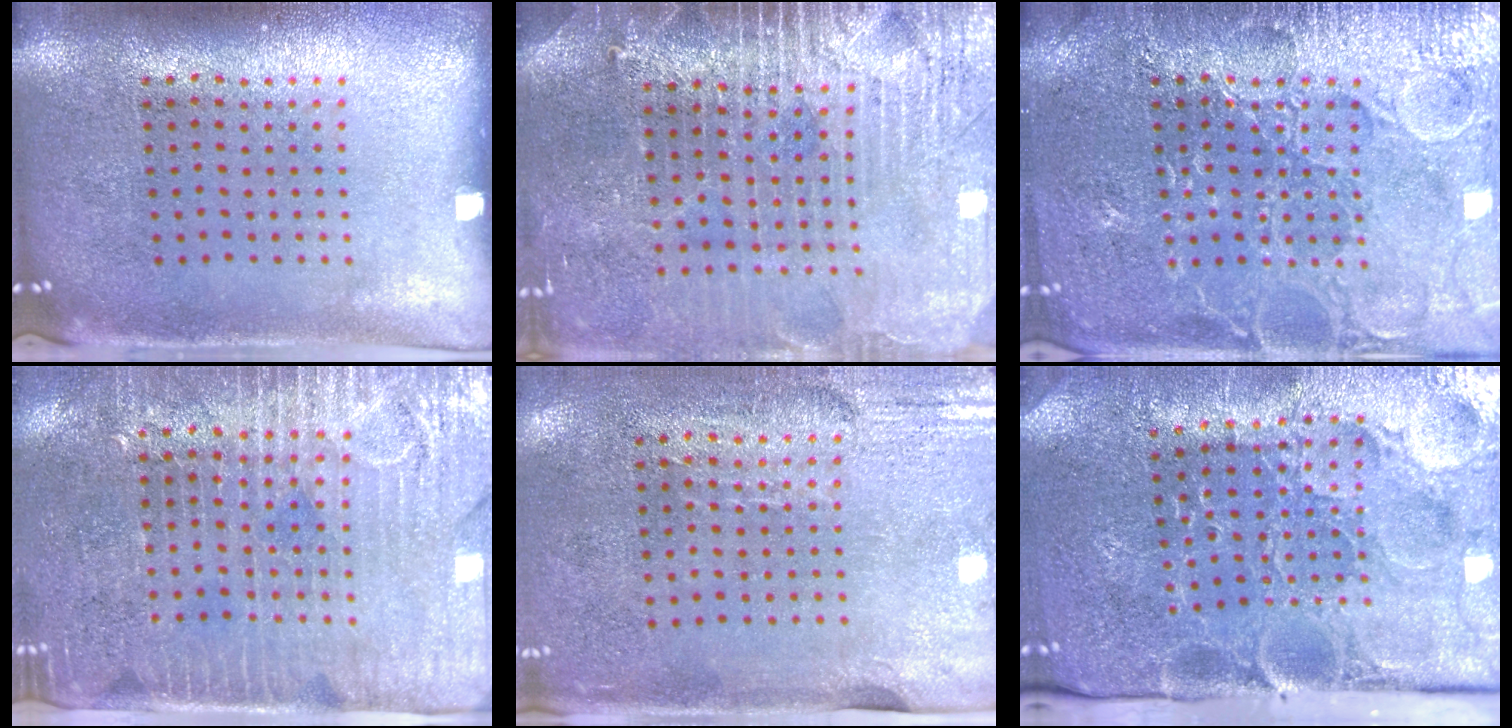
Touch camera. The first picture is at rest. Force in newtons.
{"total": 3.7, "press": 3.4, "slide": 1.3}
{"total": 5.9, "press": 5.9, "slide": 0.7}
{"total": 3.6, "press": 3.2, "slide": 1.8}
{"total": 3.0, "press": 2.5, "slide": 1.6}
{"total": 3.8, "press": 3.7, "slide": 0.9}